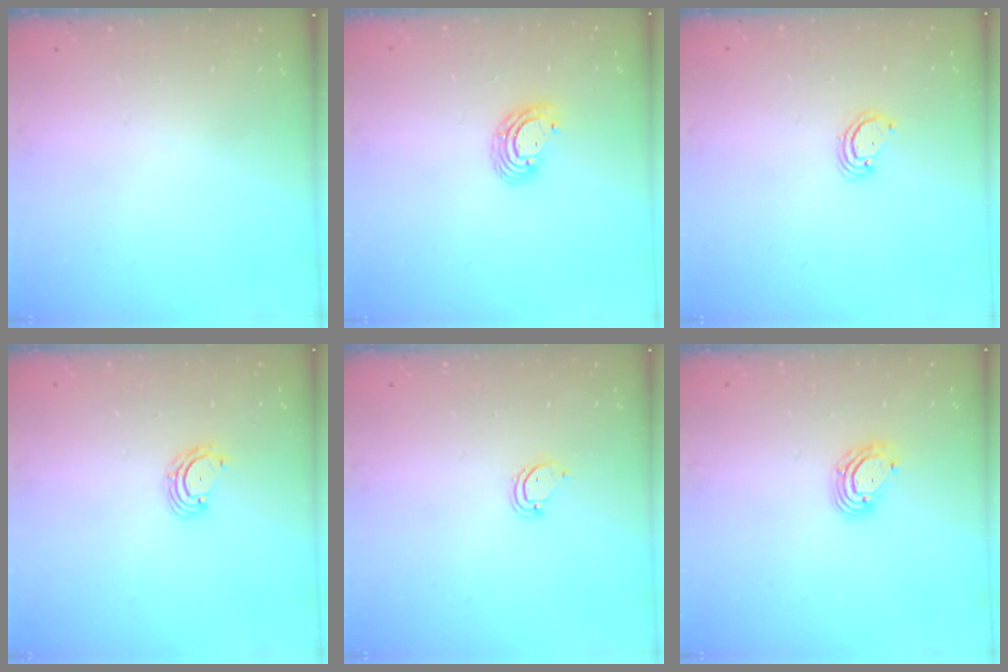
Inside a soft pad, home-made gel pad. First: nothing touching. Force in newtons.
{"total": 5.8, "press": 5.8, "slide": 0.4}
{"total": 2.6, "press": 2.6, "slide": 0.2}
{"total": 2.8, "press": 2.8, "slide": 0.3}
{"total": 3.6, "press": 3.6, "slide": 0.2}
{"total": 6.2, "press": 6.1, "slide": 0.9}